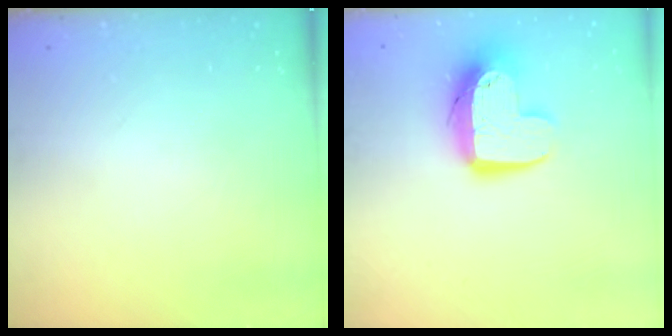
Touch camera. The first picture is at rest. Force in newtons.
{"total": 11.0, "press": 10.9, "slide": 0.9}